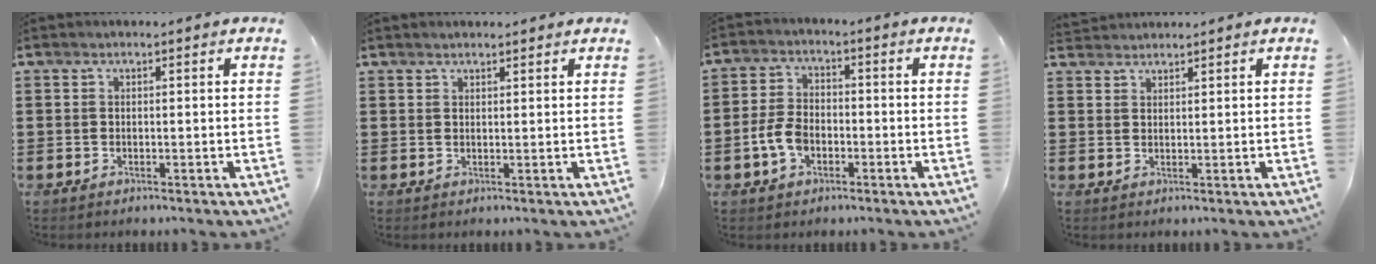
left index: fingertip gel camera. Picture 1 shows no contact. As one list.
[{"total": 1.1, "force": [1.0, 0.1, 0.3], "torque": [-0.007, -0.001, 0.020]}, {"total": 5.4, "force": [-1.9, 3.3, 3.8], "torque": [-0.101, -0.003, -0.042]}, {"total": 1.6, "force": [1.6, 0.3, -0.1], "torque": [-0.004, 0.001, 0.032]}]